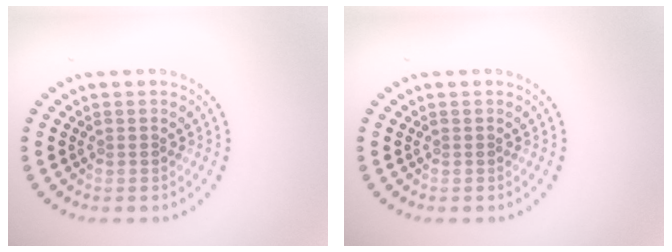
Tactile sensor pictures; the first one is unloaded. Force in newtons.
{"total": 0.0}